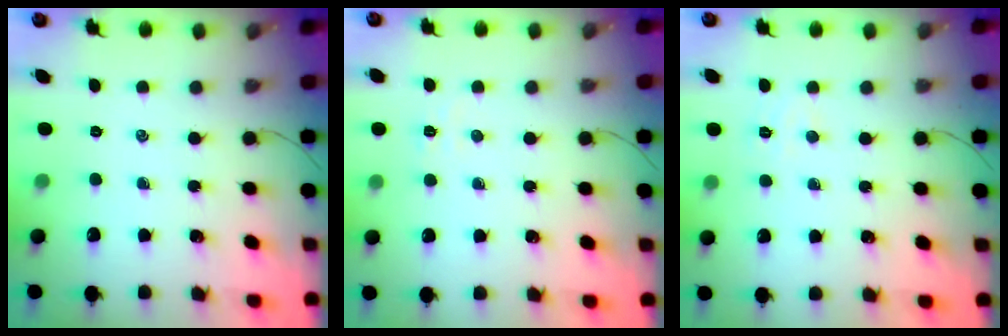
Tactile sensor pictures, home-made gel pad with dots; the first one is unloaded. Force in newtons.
{"total": 4.8, "press": 4.7, "slide": 0.8}
{"total": 5.2, "press": 5.0, "slide": 1.1}